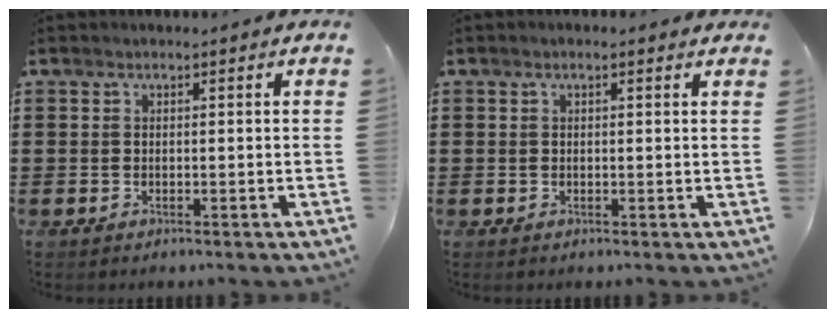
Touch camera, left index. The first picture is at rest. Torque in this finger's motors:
{"motor_torque": [2.15, 0.01, 0.25, 0.04]}